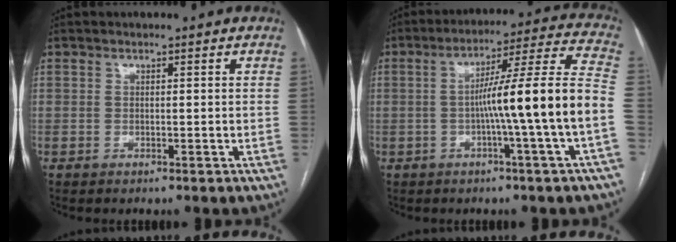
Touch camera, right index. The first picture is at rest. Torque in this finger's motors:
{"motor_torque": [1.67, -0.47, 0.93, 0.21]}